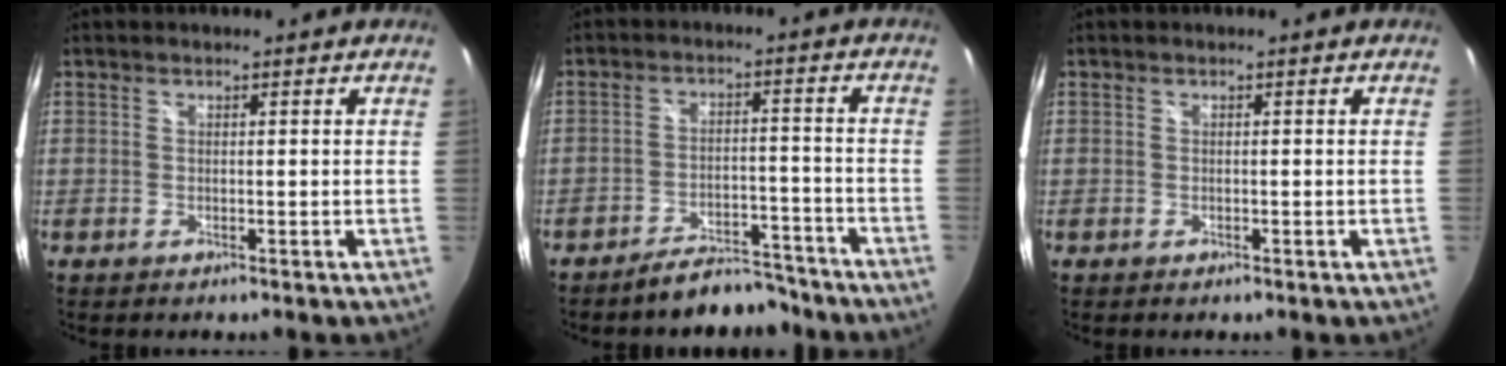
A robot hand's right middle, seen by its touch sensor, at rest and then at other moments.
{"total": 8.4, "force": [-7.7, 2.6, 2.2], "torque": [-0.049, 0.016, -0.100]}
{"total": 0.5, "force": [-0.3, 0.3, 0.3], "torque": [-0.002, -0.003, -0.007]}